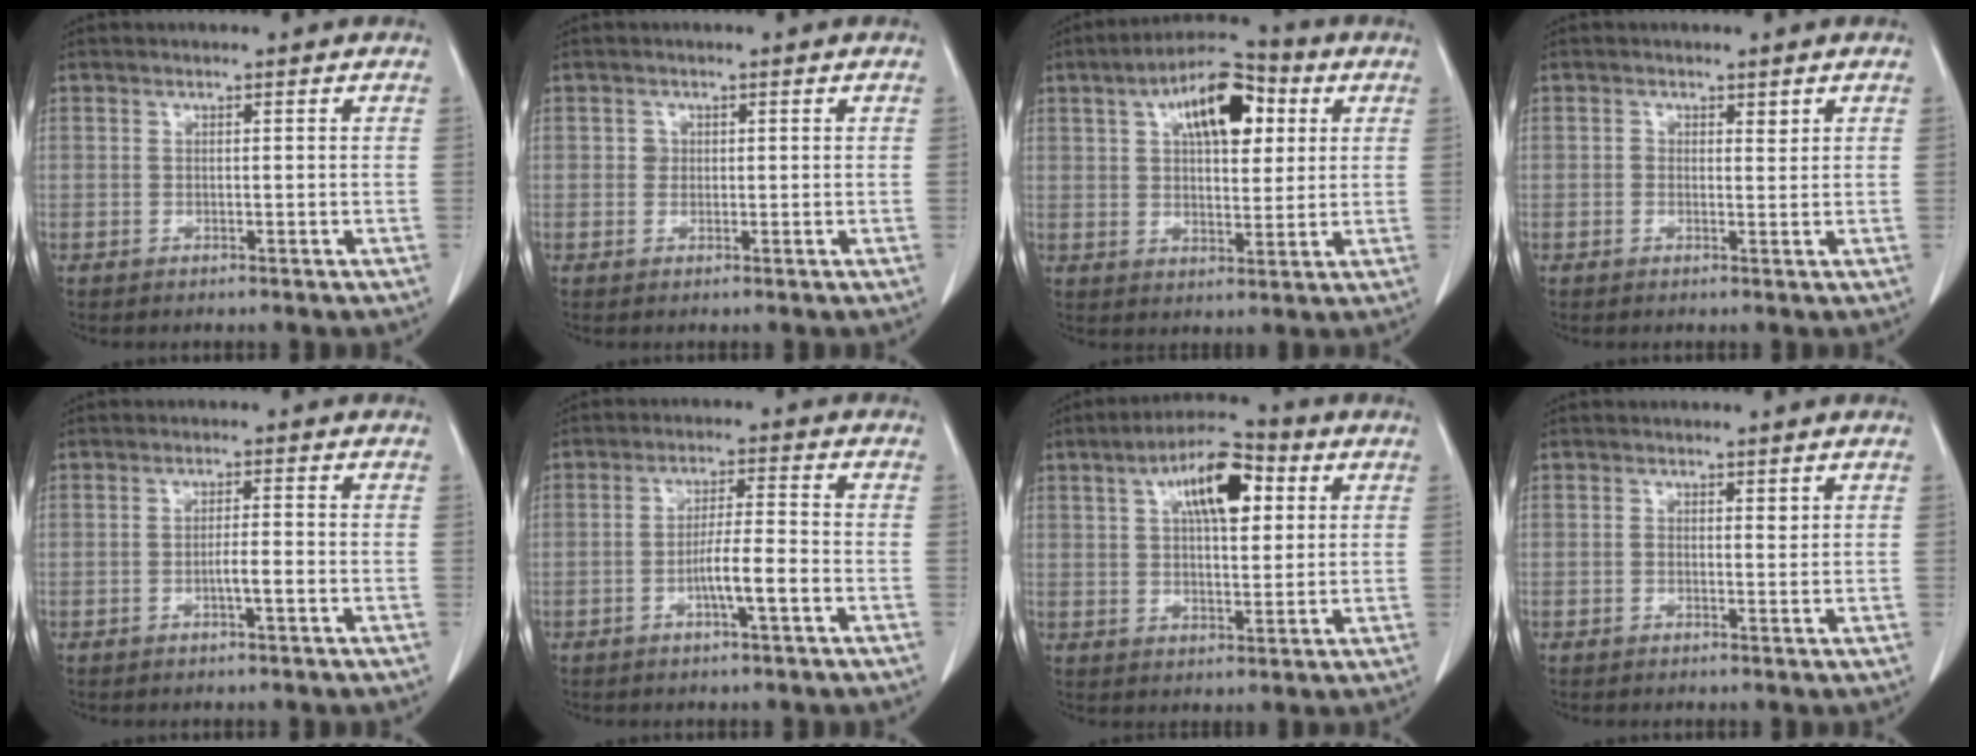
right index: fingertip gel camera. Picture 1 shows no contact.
{"total": 1.2, "force": [0.2, 1.1, 0.3], "torque": [-0.002, 0.001, 0.003]}
{"total": 12.4, "force": [4.7, 5.3, 10.2], "torque": [-0.168, 0.029, 0.072]}
{"total": 1.2, "force": [0.6, 0.8, 0.7], "torque": [-0.006, -0.002, 0.007]}
{"total": 2.5, "force": [-0.9, 0.2, 2.3], "torque": [-0.040, 0.001, -0.017]}
{"total": 5.7, "force": [-2.1, 0.2, 5.2], "torque": [-0.096, 0.004, -0.039]}
{"total": 11.0, "force": [4.0, 4.0, 9.4], "torque": [-0.161, 0.025, 0.063]}
{"total": 0.9, "force": [0.4, 0.5, 0.7], "torque": [-0.010, -0.002, 0.005]}